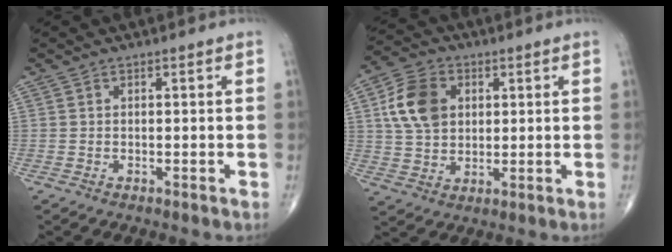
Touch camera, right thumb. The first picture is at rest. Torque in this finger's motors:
{"motor_torque": [0.92, 1.96, 0.21, 0.10, 0.07]}